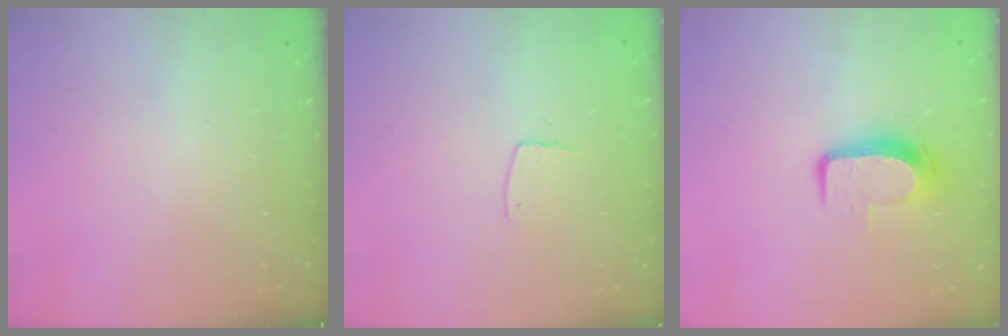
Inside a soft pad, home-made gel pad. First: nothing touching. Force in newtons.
{"total": 4.7, "press": 4.7, "slide": 0.4}
{"total": 8.8, "press": 8.7, "slide": 1.0}